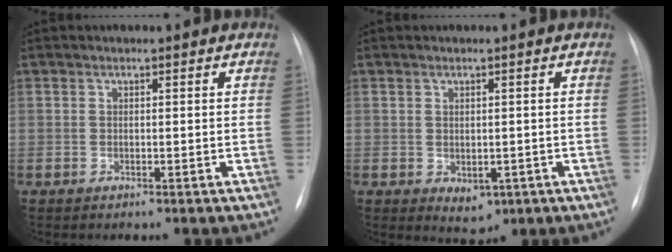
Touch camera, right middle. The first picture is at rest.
{"total": 3.2, "force": [-0.9, 2.2, 2.1], "torque": [-0.026, -0.003, 0.001]}